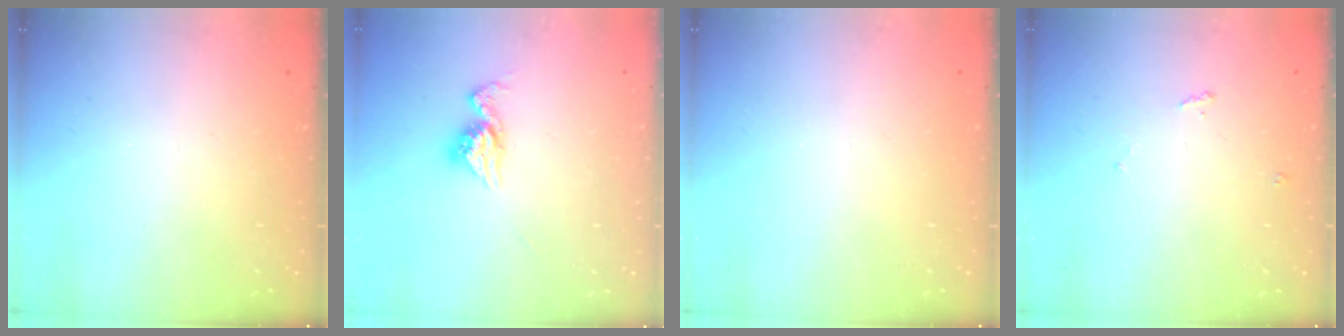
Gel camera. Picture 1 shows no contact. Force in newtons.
{"total": 11.1, "press": 11.0, "slide": 0.9}
{"total": 0.0}
{"total": 4.7, "press": 4.7, "slide": 0.6}